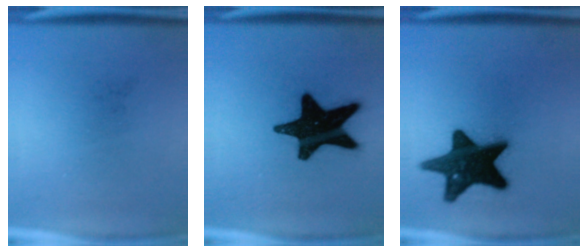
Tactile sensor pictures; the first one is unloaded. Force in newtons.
{"total": 19.7}
{"total": 16.2}